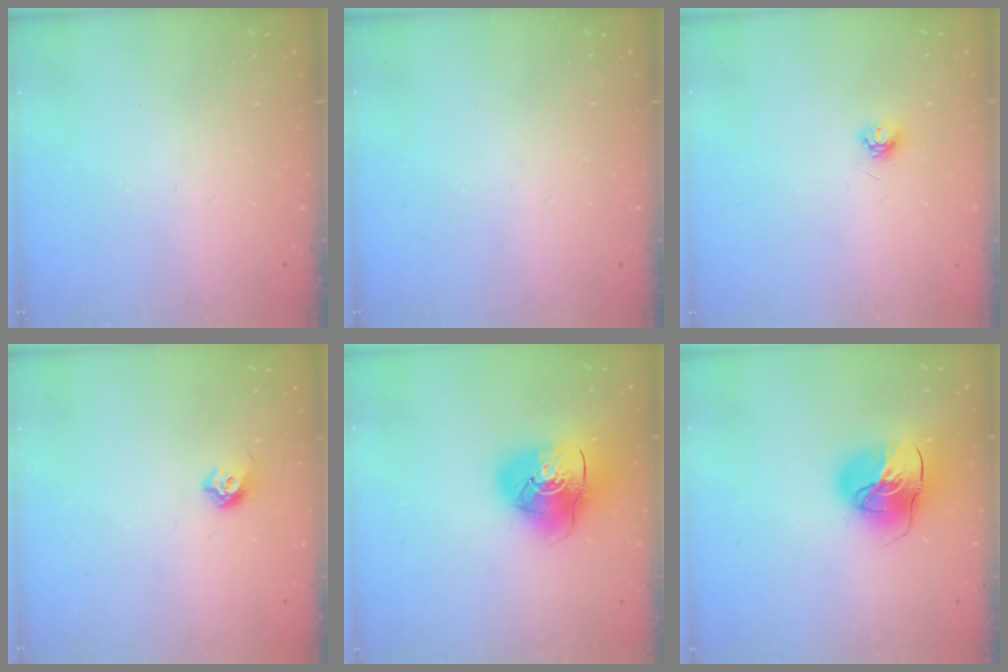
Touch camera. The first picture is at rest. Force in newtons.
{"total": 0.0}
{"total": 4.4, "press": 4.4, "slide": 0.6}
{"total": 6.0, "press": 5.9, "slide": 1.2}
{"total": 13.0, "press": 12.9, "slide": 2.0}
{"total": 14.5, "press": 14.4, "slide": 2.0}